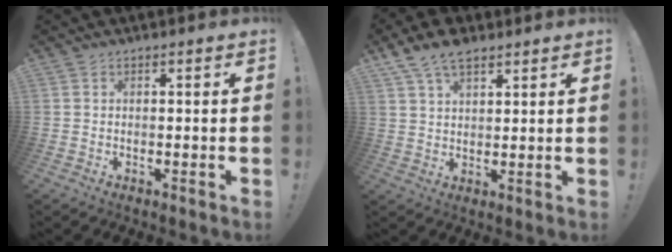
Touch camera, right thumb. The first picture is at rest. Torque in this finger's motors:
{"motor_torque": [0.06, 0.12, 0.72, 0.71, 0.26]}